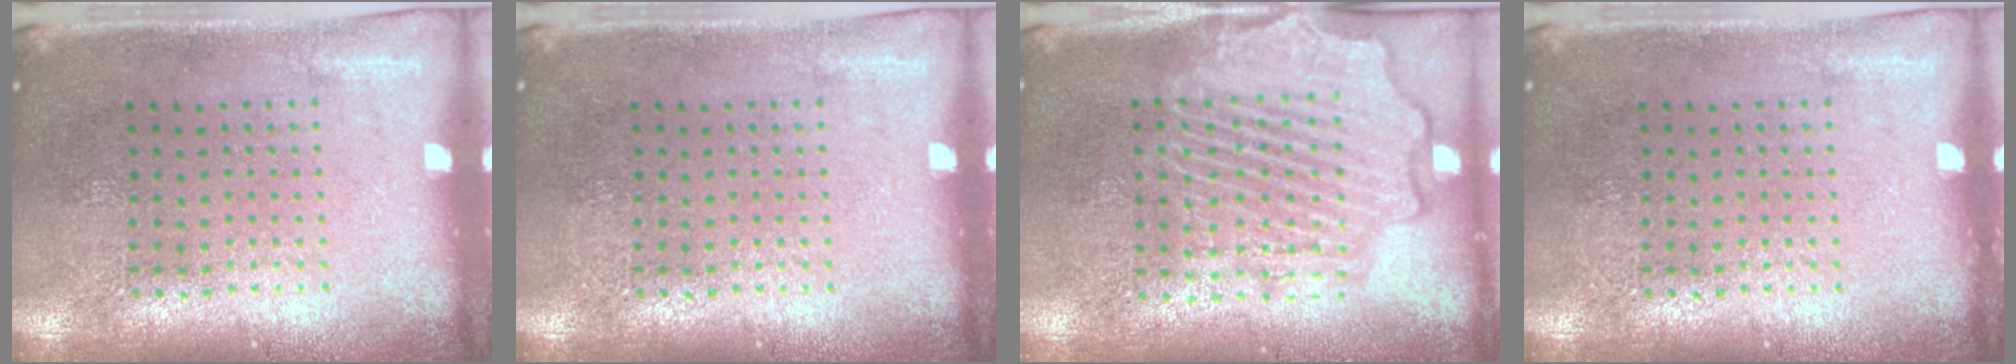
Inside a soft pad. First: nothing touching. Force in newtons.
{"total": 0.0}
{"total": 4.2, "press": 4.2, "slide": 0.5}
{"total": 0.0}